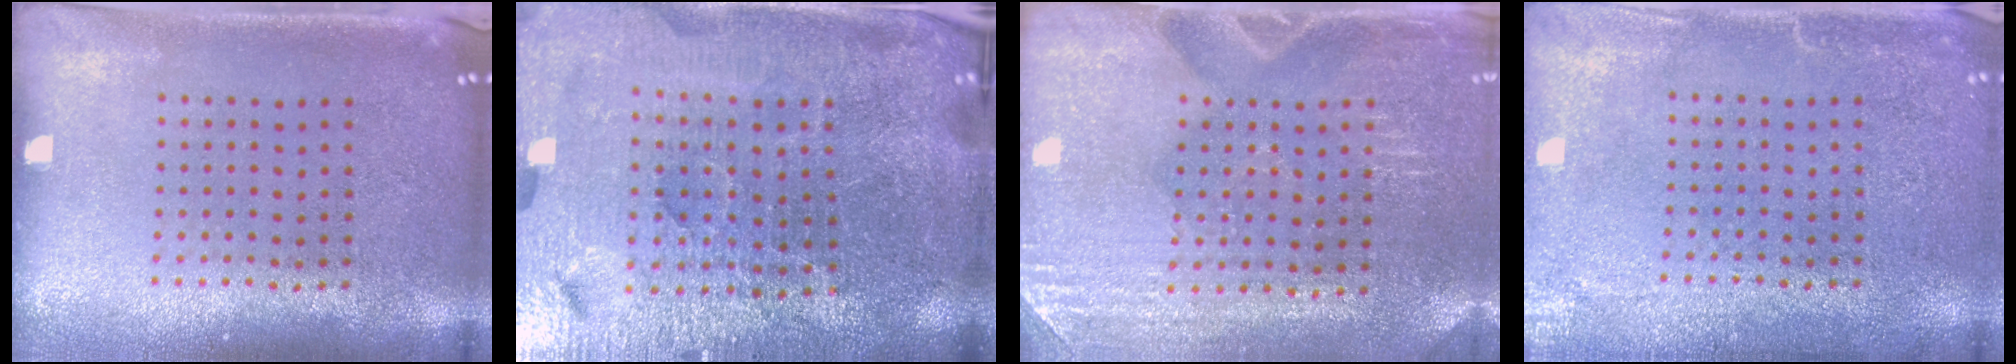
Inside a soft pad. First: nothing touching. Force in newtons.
{"total": 5.5, "press": 5.1, "slide": 1.8}
{"total": 3.0, "press": 2.9, "slide": 0.6}
{"total": 2.8, "press": 2.8, "slide": 0.3}